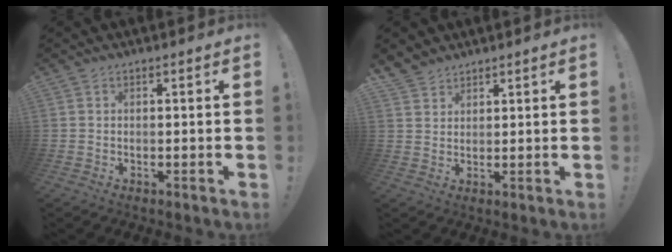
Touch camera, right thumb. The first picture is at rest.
{"total": 4.1, "force": [3.5, 1.9, 0.5], "torque": [-0.015, -0.020, 0.070]}